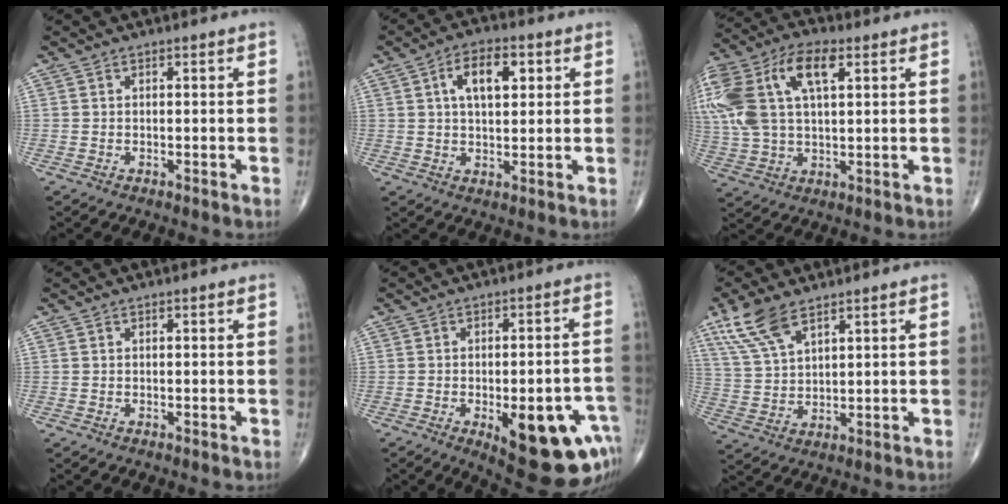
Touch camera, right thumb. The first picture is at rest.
{"total": 8.7, "force": [2.7, 4.4, 7.0], "torque": [-0.101, 0.003, 0.043]}
{"total": 22.1, "force": [6.9, 11.5, 17.5], "torque": [-0.413, 0.034, 0.124]}
{"total": 0.0}
{"total": 18.5, "force": [-7.4, 7.4, 15.2], "torque": [-0.130, 0.025, -0.078]}
{"total": 9.4, "force": [6.1, 3.7, 6.2], "torque": [-0.129, -0.013, 0.131]}